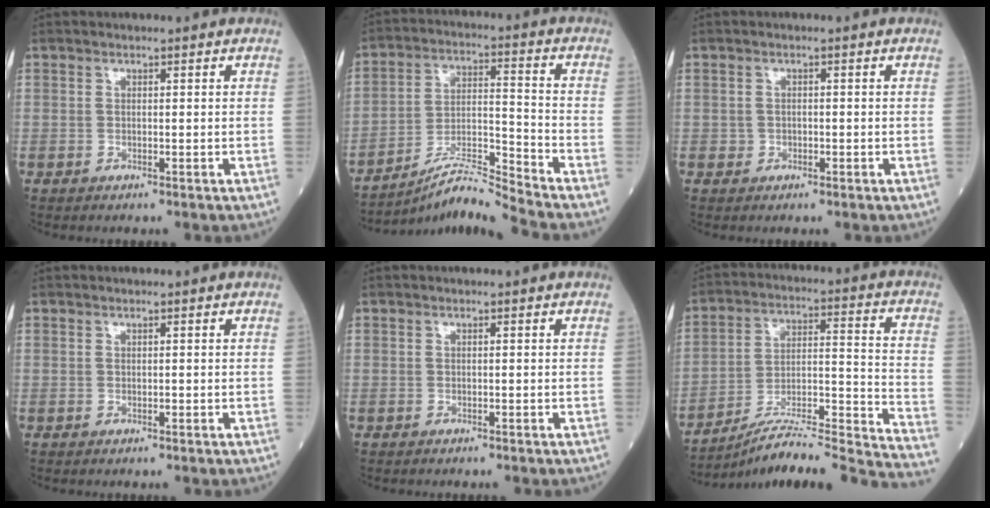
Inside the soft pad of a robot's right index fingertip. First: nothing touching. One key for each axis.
{"total": 9.6, "fx": -8.9, "fy": -2.8, "fz": 2.3, "tx": -0.046, "ty": 0.005, "tz": -0.162}
{"total": 1.1, "fx": -0.5, "fy": 1.0, "fz": 0.1, "tx": 0.003, "ty": 0.004, "tz": -0.009}
{"total": 0.0}
{"total": 0.0}
{"total": 22.9, "fx": -21.1, "fy": -1.0, "fz": 8.9, "tx": -0.091, "ty": 0.006, "tz": -0.317}